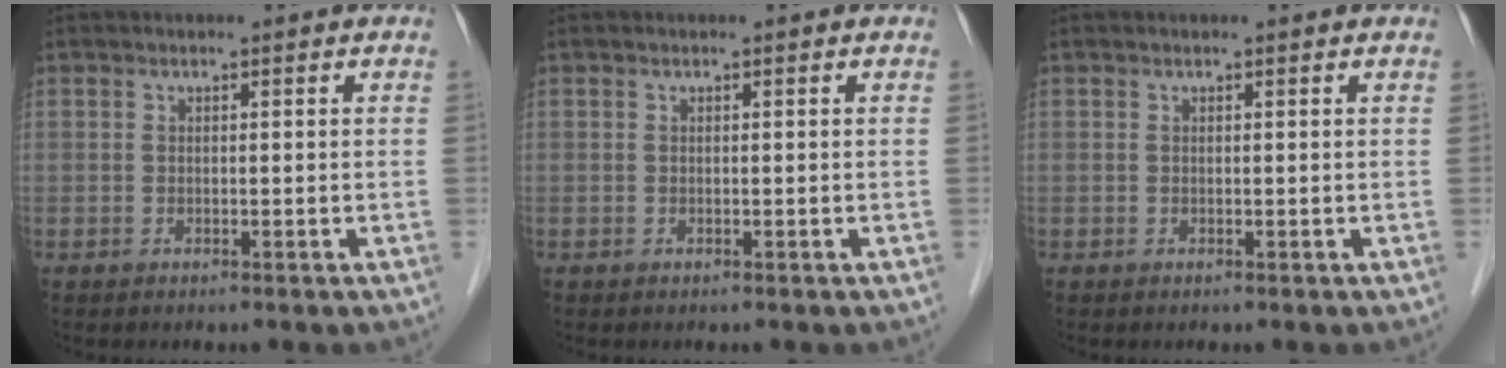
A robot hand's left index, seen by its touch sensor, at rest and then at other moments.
{"total": 0.0}
{"total": 0.0}